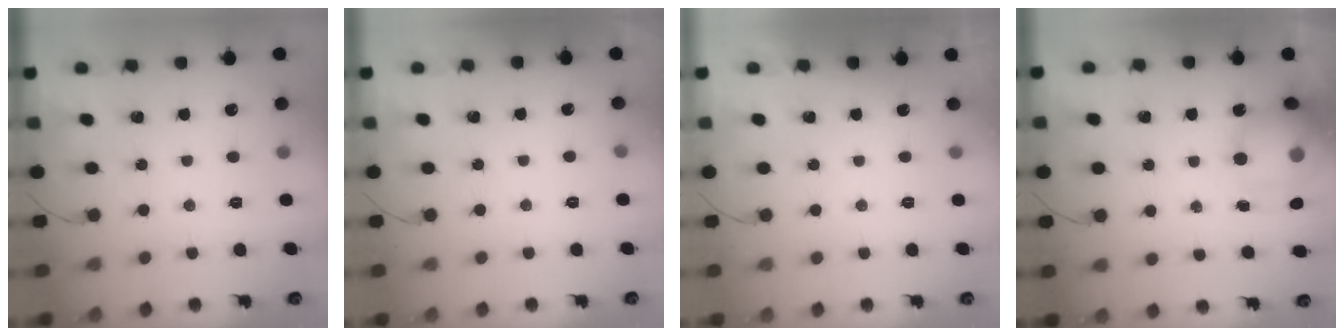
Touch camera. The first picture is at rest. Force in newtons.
{"total": 2.7, "press": 2.0, "slide": 1.8}
{"total": 0.0}
{"total": 17.2, "press": 16.9, "slide": 3.3}